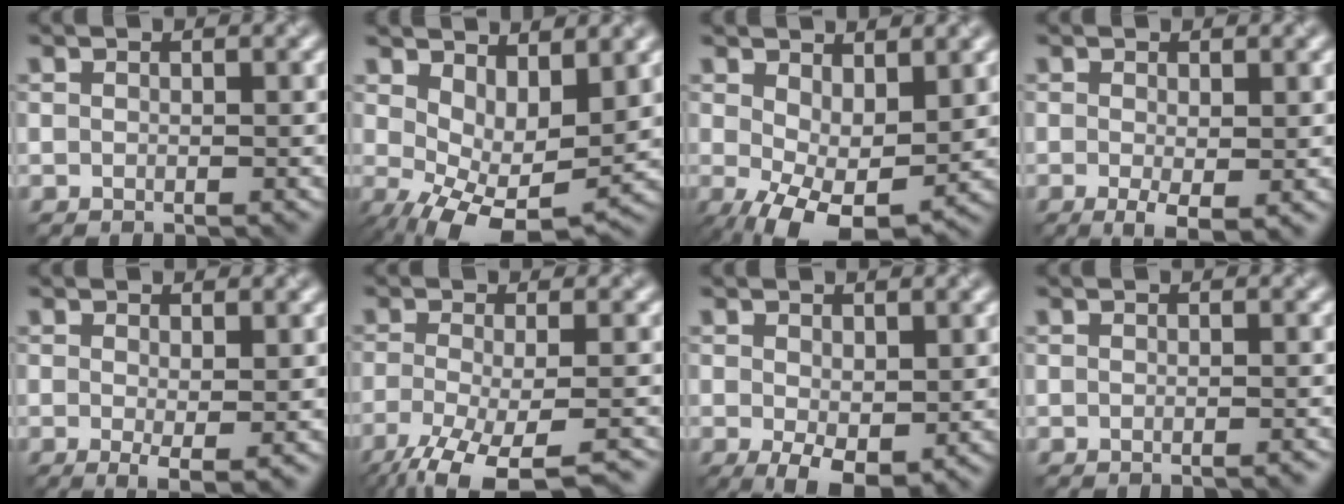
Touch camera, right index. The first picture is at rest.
{"total": 6.7, "force": [0.5, 3.3, 5.8], "torque": [-0.106, -0.016, 0.015]}
{"total": 7.5, "force": [-1.0, 3.8, 6.4], "torque": [-0.117, -0.015, -0.006]}
{"total": 2.6, "force": [-0.5, 0.7, 2.4], "torque": [-0.043, -0.013, -0.008]}
{"total": 2.0, "force": [0.0, 0.4, 2.0], "torque": [-0.033, -0.012, 0.003]}
{"total": 9.6, "force": [-6.4, 2.9, 6.5], "torque": [-0.108, -0.034, -0.096]}
{"total": 4.0, "force": [-0.7, 2.1, 3.3], "torque": [-0.060, -0.014, -0.005]}
{"total": 0.7, "force": [-0.5, 0.1, 0.5], "torque": [-0.003, 0.001, -0.009]}